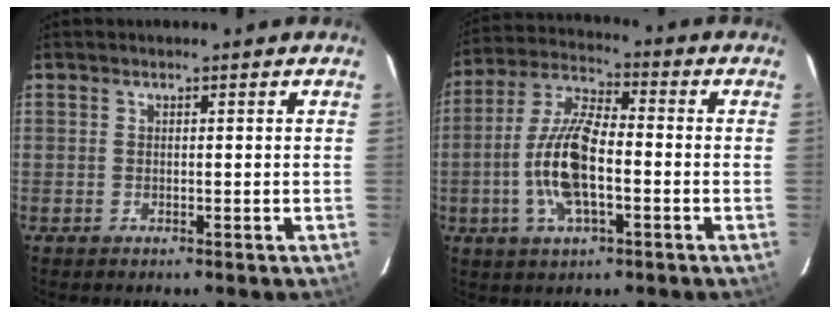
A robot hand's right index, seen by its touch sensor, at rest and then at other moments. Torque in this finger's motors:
{"motor_torque": [2.02, -0.12, 1.05, 0.21]}